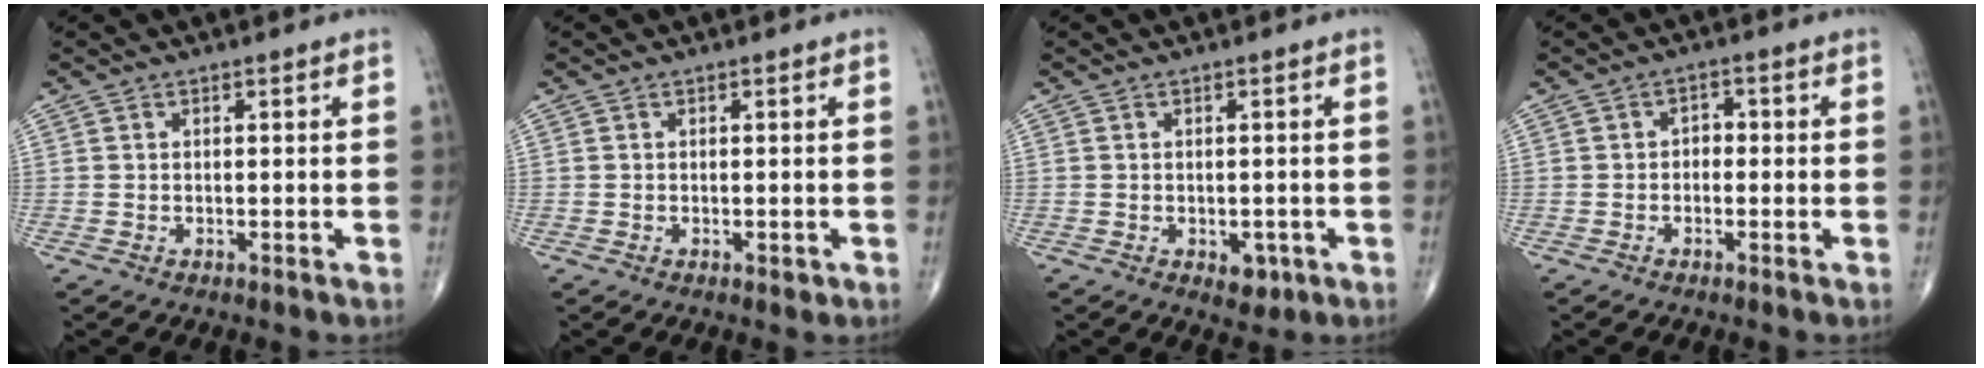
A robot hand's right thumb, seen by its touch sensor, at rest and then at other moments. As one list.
[{"total": 0.6, "force": [-0.1, 0.4, 0.5], "torque": [-0.004, -0.001, 0.000]}, {"total": 2.9, "force": [-1.0, 1.9, 1.9], "torque": [-0.005, 0.002, -0.005]}, {"total": 2.1, "force": [-0.5, 1.6, 1.2], "torque": [-0.002, 0.011, -0.018]}]